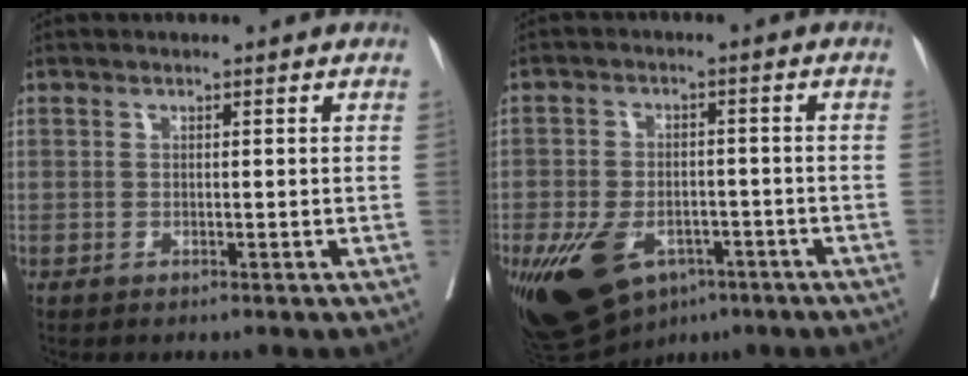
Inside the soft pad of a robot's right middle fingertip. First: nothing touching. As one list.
[{"total": 15.1, "force": [-7.8, 8.9, 9.3], "torque": [-0.188, -0.006, -0.113]}]